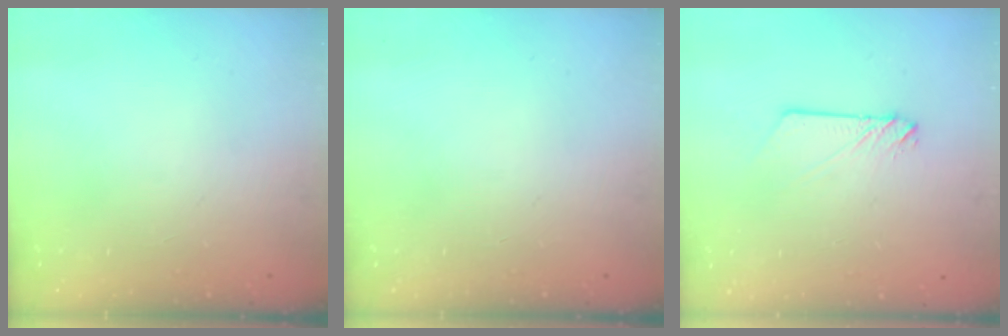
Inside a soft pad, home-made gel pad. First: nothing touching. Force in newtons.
{"total": 0.0}
{"total": 2.9, "press": 2.9, "slide": 0.4}